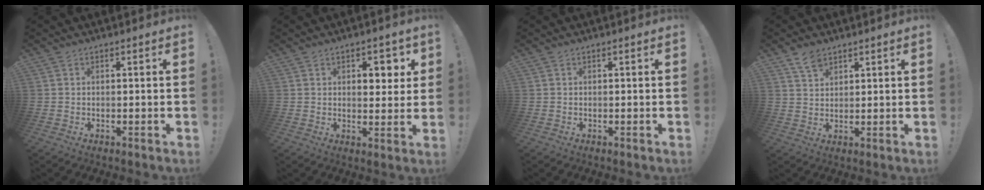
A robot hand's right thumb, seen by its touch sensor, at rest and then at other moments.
{"total": 5.4, "force": [2.6, 3.3, 3.4], "torque": [-0.038, -0.012, 0.041]}
{"total": 0.0}
{"total": 4.6, "force": [3.5, 2.3, 1.9], "torque": [-0.027, -0.020, 0.065]}